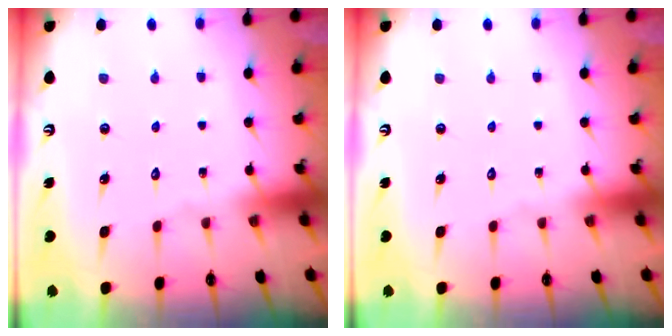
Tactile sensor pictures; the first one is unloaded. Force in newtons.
{"total": 0.0}